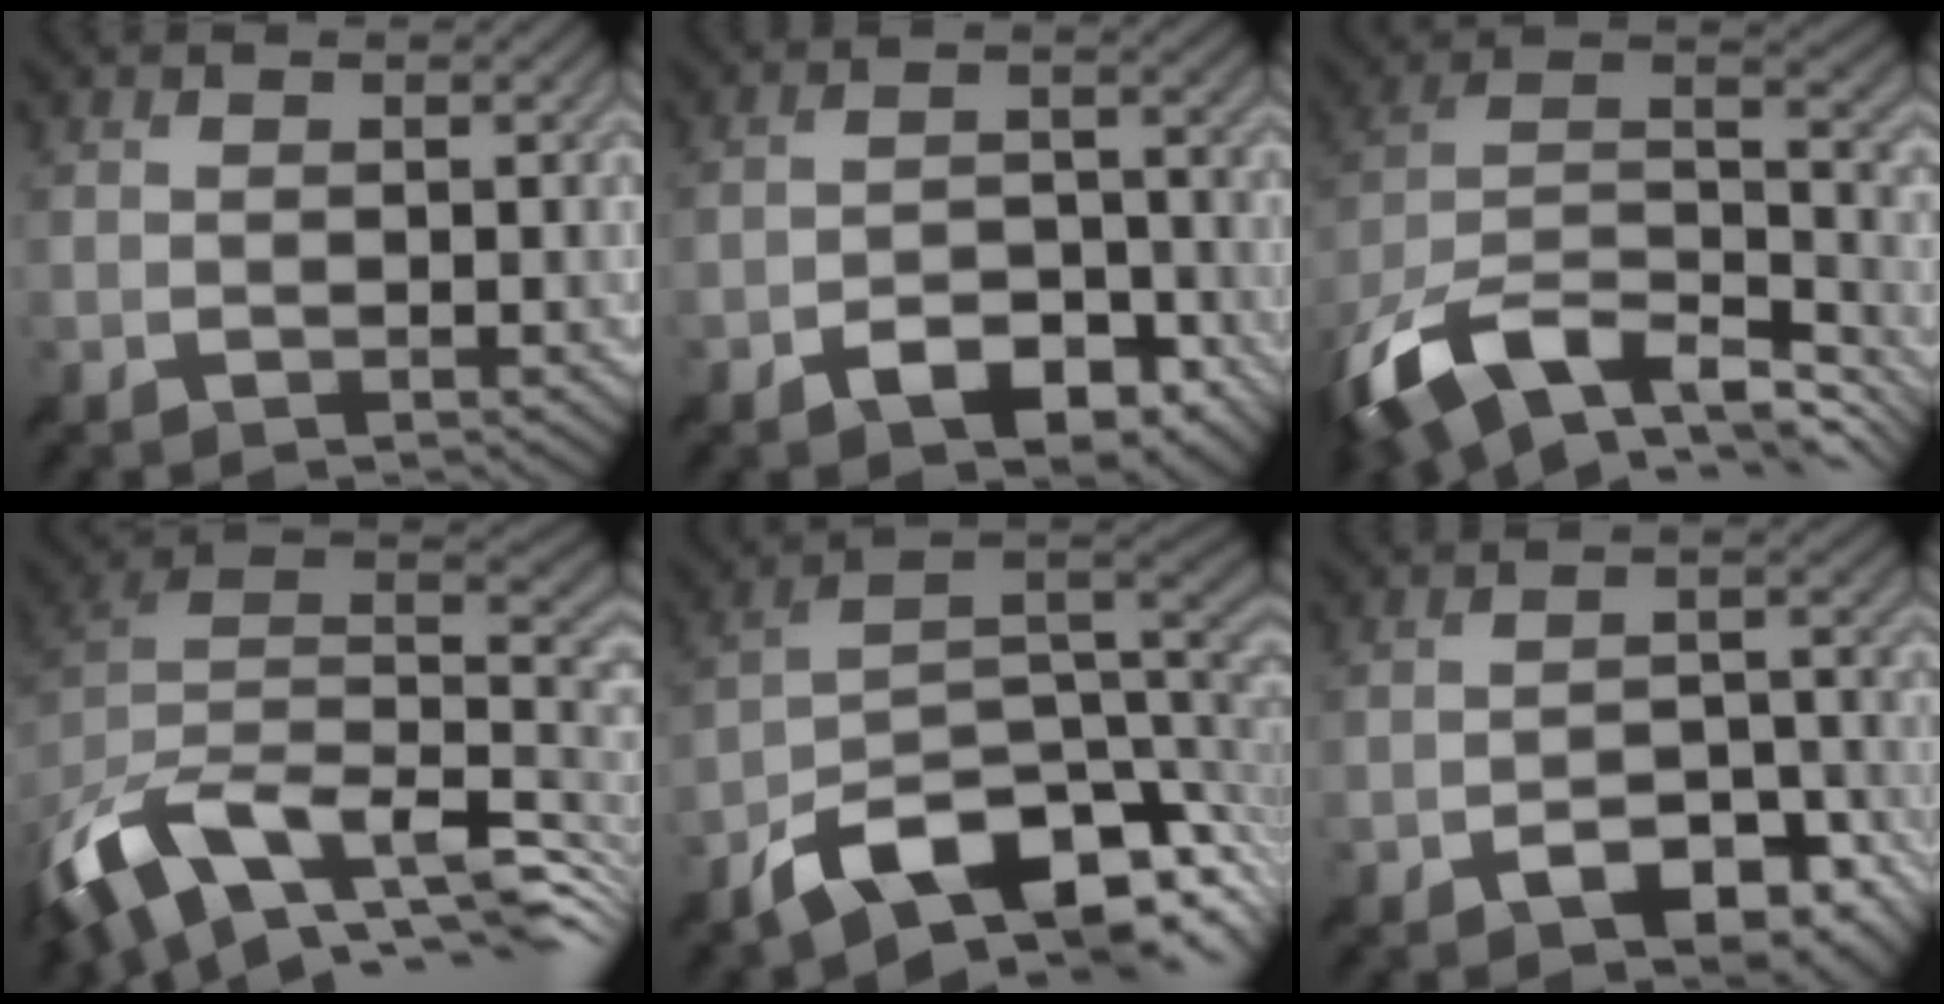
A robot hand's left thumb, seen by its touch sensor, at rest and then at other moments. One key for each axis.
{"total": 6.7, "fx": -4.3, "fy": 3.2, "fz": 4.0, "tx": -0.061, "ty": 0.002, "tz": -0.076}
{"total": 17.4, "fx": -9.6, "fy": 9.2, "fz": 11.2, "tx": -0.271, "ty": -0.025, "tz": -0.148}
{"total": 16.1, "fx": -6.4, "fy": 10.2, "fz": 10.7, "tx": -0.238, "ty": -0.043, "tz": -0.096}
{"total": 13.7, "fx": -5.8, "fy": 7.0, "fz": 10.3, "tx": -0.173, "ty": -0.020, "tz": -0.086}
{"total": 8.2, "fx": -5.1, "fy": 3.9, "fz": 5.1, "tx": -0.070, "ty": 0.000, "tz": -0.082}